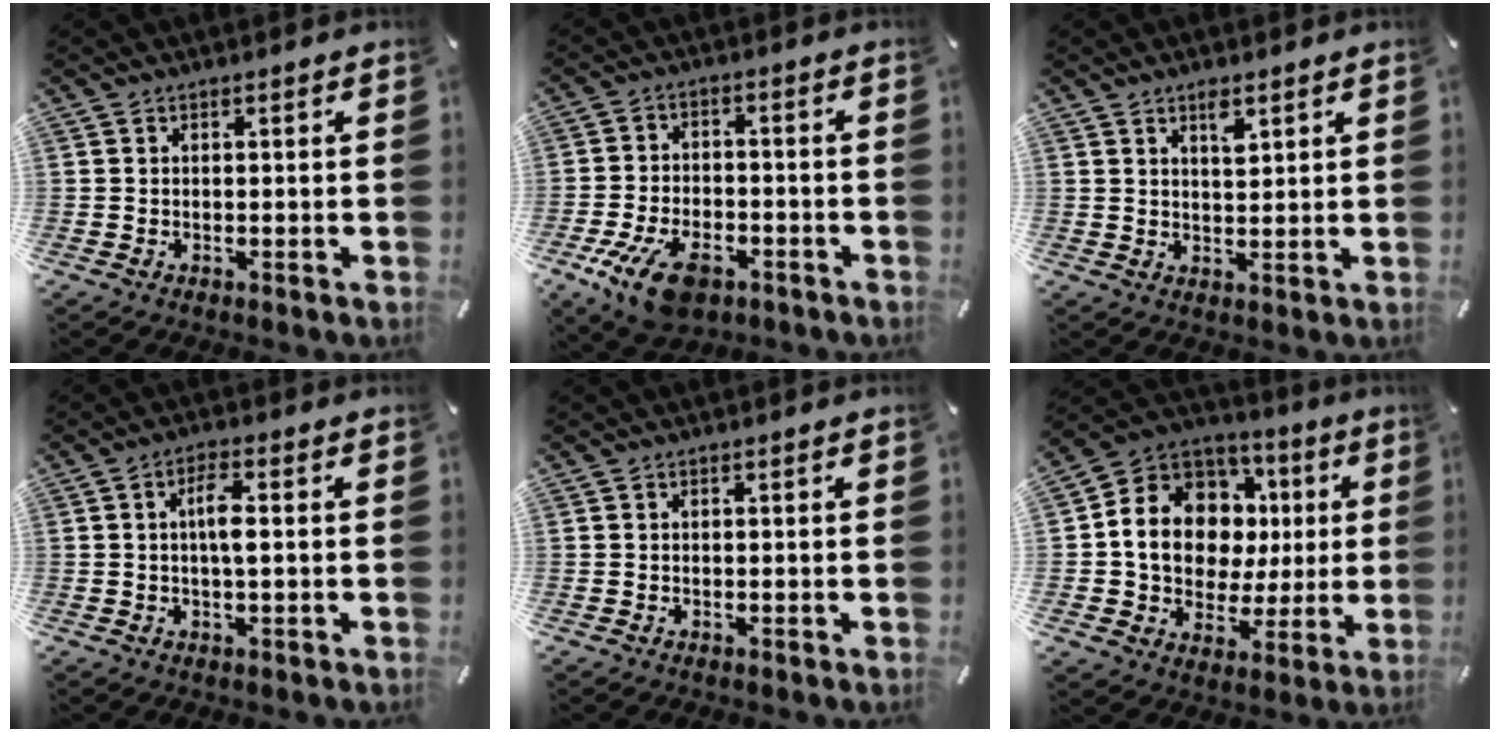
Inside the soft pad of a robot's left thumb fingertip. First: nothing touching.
{"total": 11.0, "force": [-5.9, 6.2, 6.9], "torque": [-0.141, 0.025, -0.104]}
{"total": 3.6, "force": [2.3, 1.5, 2.4], "torque": [-0.028, -0.009, 0.035]}
{"total": 5.0, "force": [0.2, 1.2, 4.9], "torque": [-0.094, 0.004, 0.001]}
{"total": 0.0}
{"total": 14.3, "force": [1.8, 12.3, 7.2], "torque": [-0.139, -0.012, 0.045]}